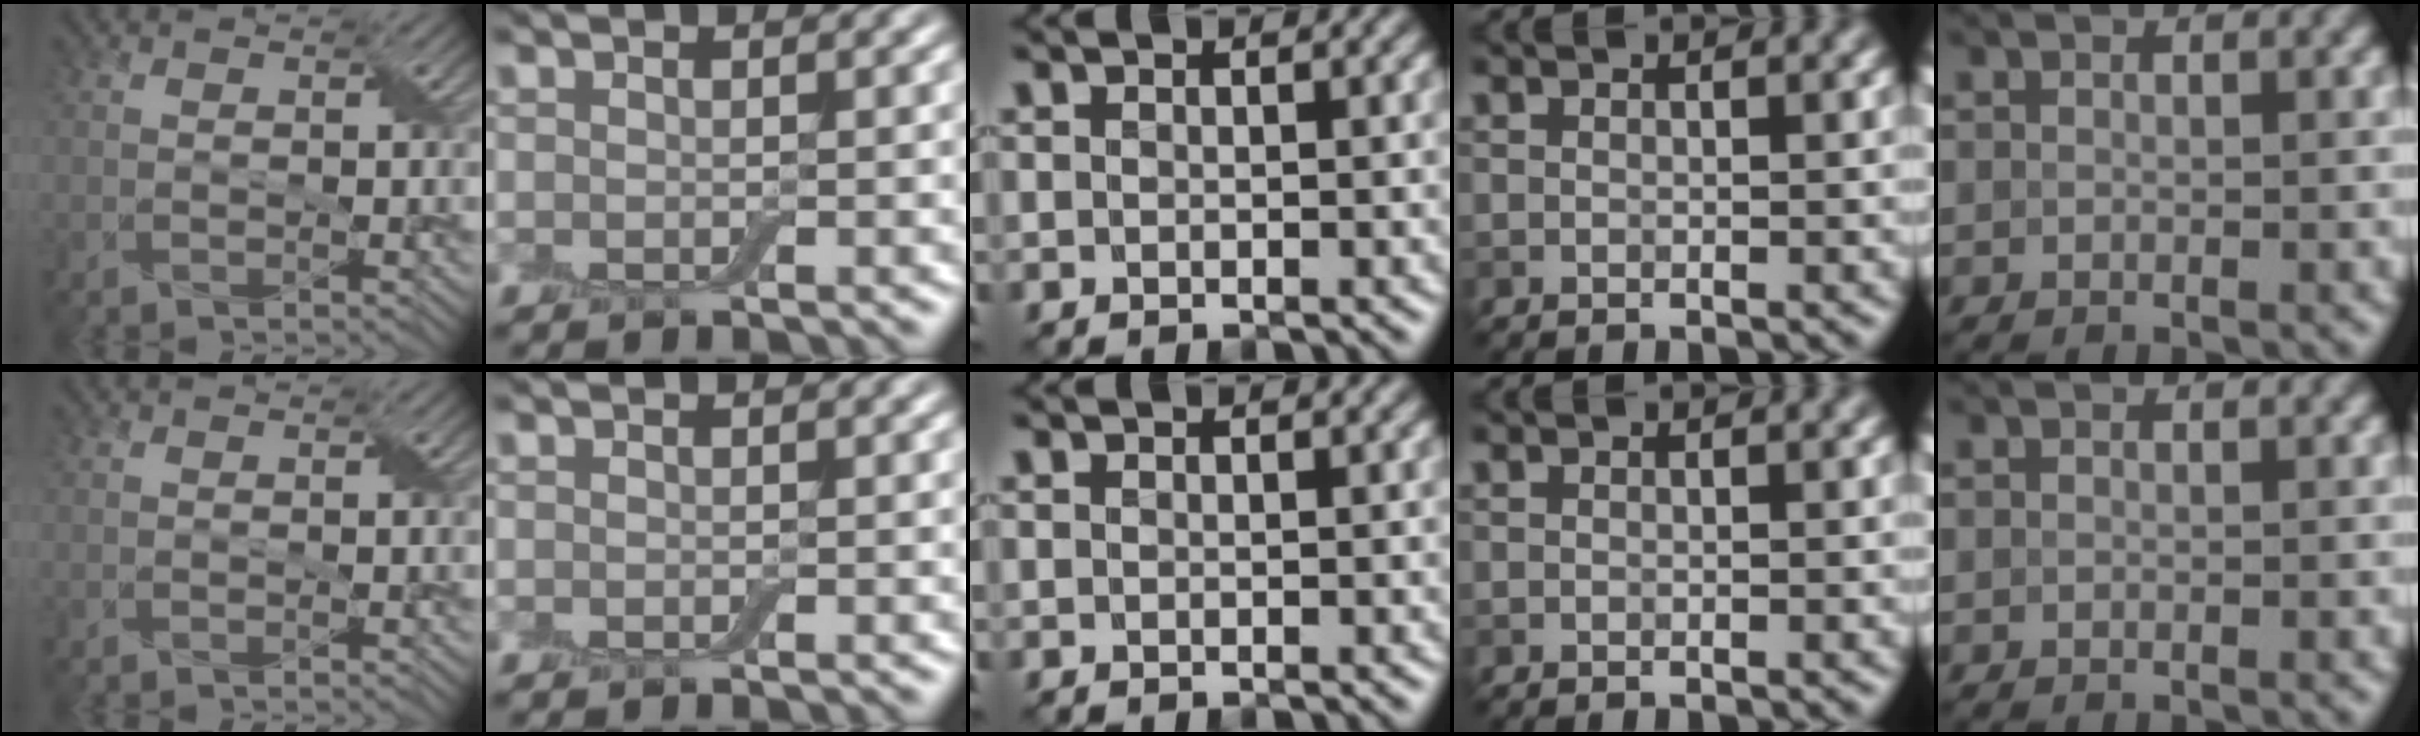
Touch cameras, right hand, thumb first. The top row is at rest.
{}